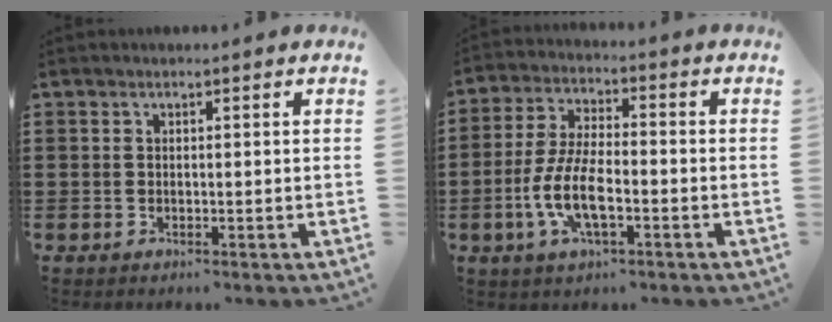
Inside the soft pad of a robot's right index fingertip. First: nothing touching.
{"total": 8.6, "force": [-2.9, 3.1, 7.5], "torque": [-0.171, -0.011, -0.059]}